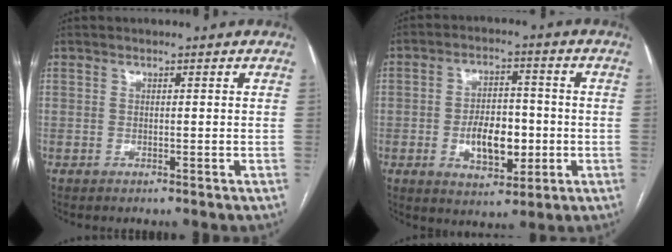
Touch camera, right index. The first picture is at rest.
{"total": 8.8, "force": [-1.6, 4.7, 7.3], "torque": [-0.125, 0.009, -0.018]}